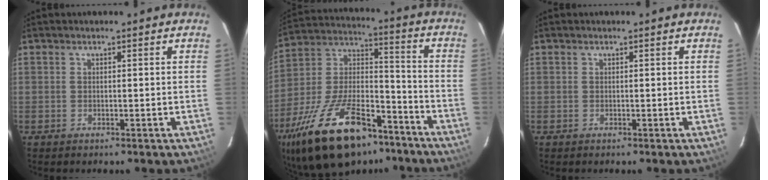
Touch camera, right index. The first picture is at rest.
{"total": 26.8, "force": [-17.4, 11.8, 16.7], "torque": [-0.324, 0.002, -0.282]}
{"total": 0.0}